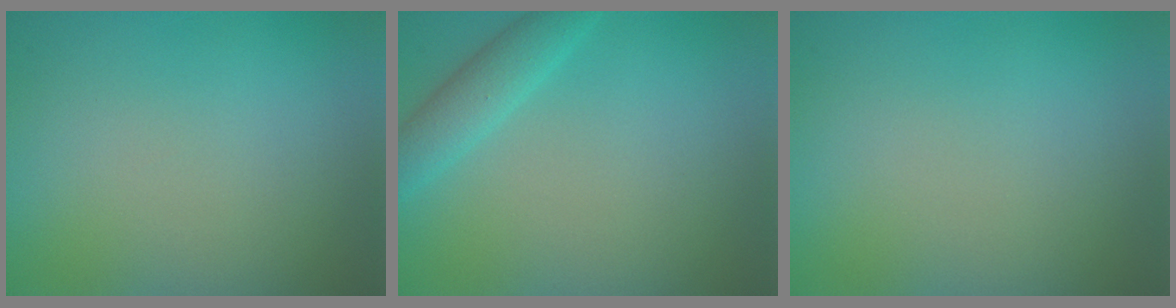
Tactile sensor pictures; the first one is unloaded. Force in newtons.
{"total": 2.1, "press": 2.1, "slide": 0.2}
{"total": 0.0}